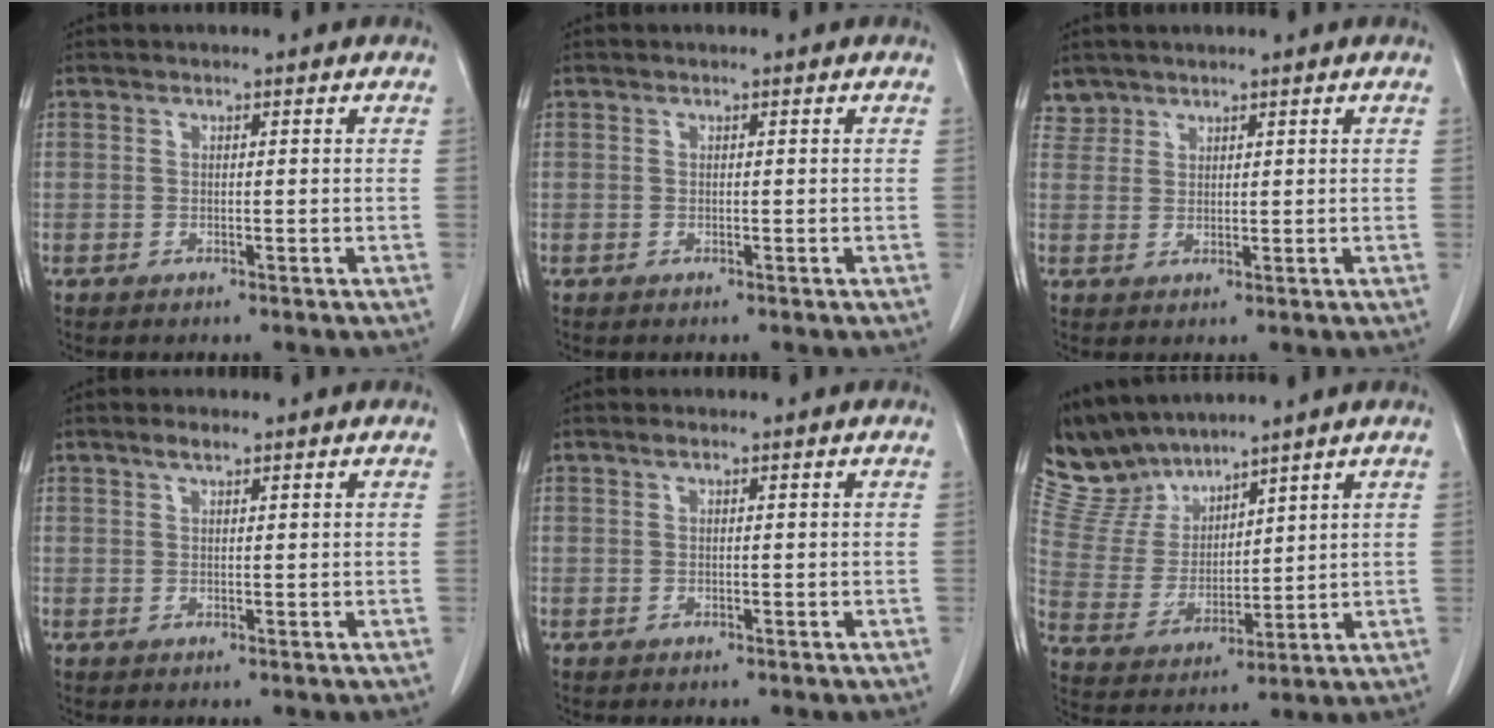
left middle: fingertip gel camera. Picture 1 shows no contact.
{"total": 0.0}
{"total": 2.2, "force": [1.9, 1.0, -0.5], "torque": [0.014, 0.008, 0.036]}
{"total": 1.5, "force": [1.1, 0.4, 1.0], "torque": [-0.023, 0.004, 0.022]}
{"total": 0.5, "force": [0.3, 0.1, 0.4], "torque": [-0.009, 0.004, 0.005]}
{"total": 8.7, "force": [8.4, 2.2, 0.6], "torque": [-0.035, 0.010, 0.190]}